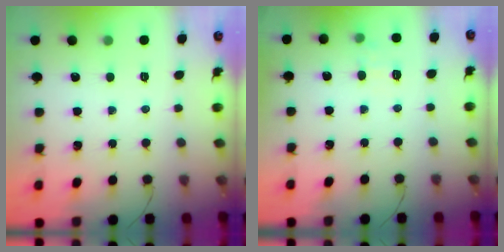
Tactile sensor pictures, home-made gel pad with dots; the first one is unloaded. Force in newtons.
{"total": 5.8, "press": 5.6, "slide": 1.5}